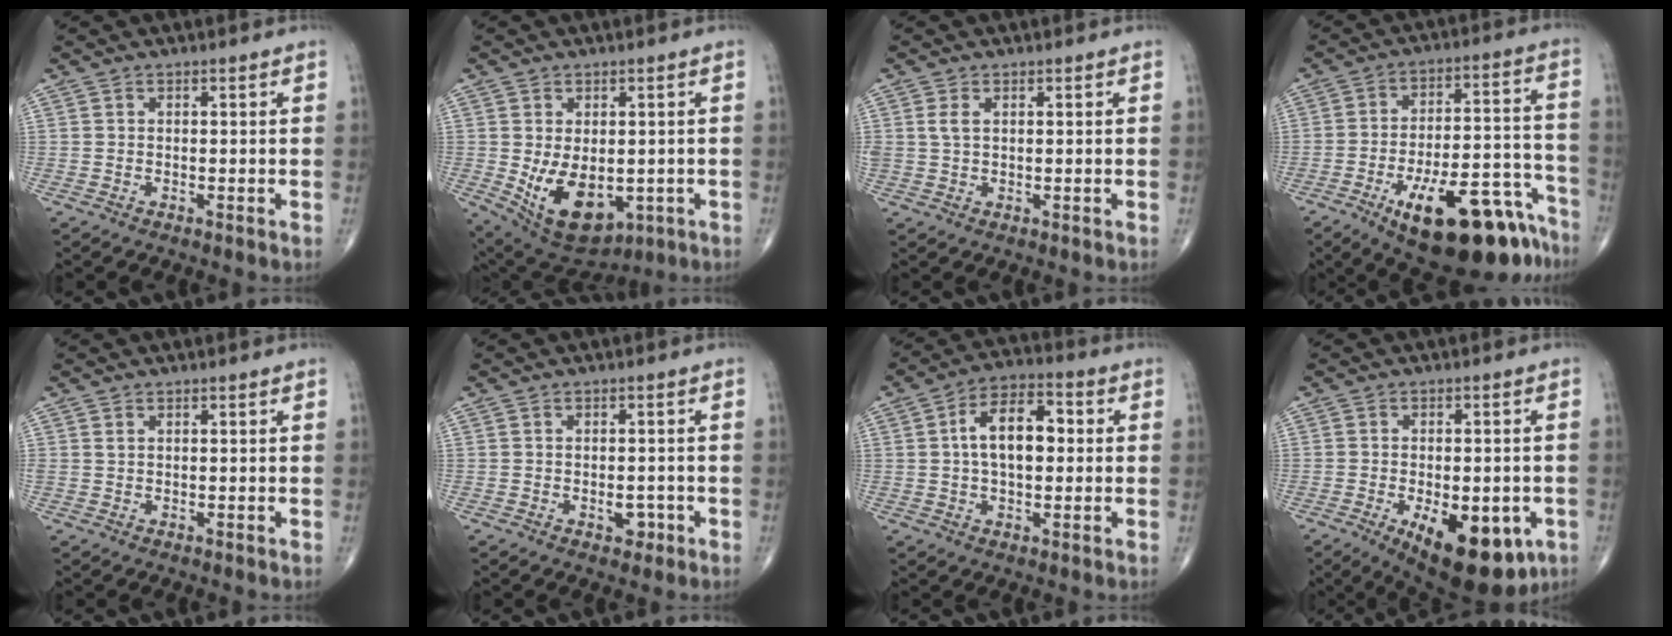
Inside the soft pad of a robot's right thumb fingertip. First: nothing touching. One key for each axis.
{"total": 13.2, "fx": -2.3, "fy": 8.2, "fz": 10.0, "tx": -0.148, "ty": -0.011, "tz": -0.009}
{"total": 2.0, "fx": 0.6, "fy": 1.2, "fz": 1.5, "tx": -0.036, "ty": 0.004, "tz": 0.014}
{"total": 23.1, "fx": -14.2, "fy": 8.5, "fz": 16.1, "tx": -0.173, "ty": 0.094, "tz": -0.207}
{"total": 0.5, "fx": 0.2, "fy": 0.4, "fz": 0.3, "tx": -0.003, "ty": 0.002, "tz": 0.005}
{"total": 2.7, "fx": -1.1, "fy": 1.8, "fz": 1.8, "tx": -0.013, "ty": 0.006, "tz": -0.011}
{"total": 10.7, "fx": 1.0, "fy": 5.9, "fz": 8.8, "tx": -0.139, "ty": 0.023, "tz": 0.009}
{"total": 17.1, "fx": -6.9, "fy": 8.1, "fz": 13.3, "tx": -0.157, "ty": -0.004, "tz": -0.081}